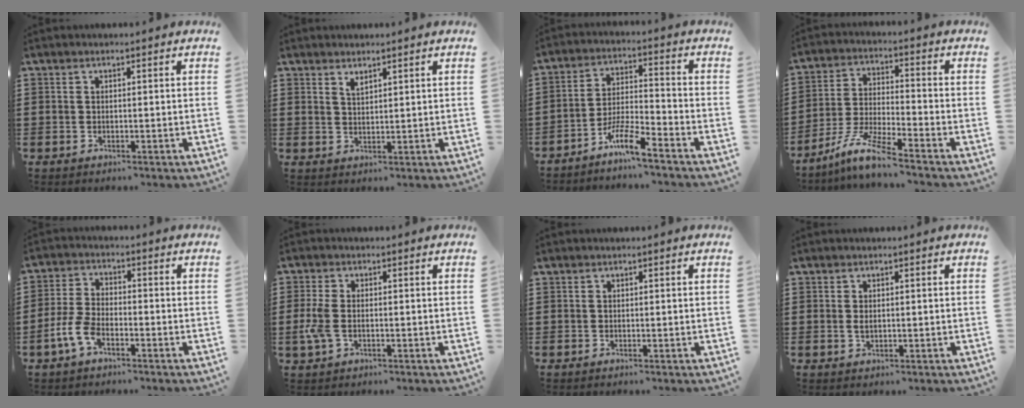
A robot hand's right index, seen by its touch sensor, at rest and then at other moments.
{"total": 1.6, "force": [1.5, 0.4, 0.4], "torque": [-0.011, 0.002, 0.027]}
{"total": 7.1, "force": [-5.6, 0.5, 4.3], "torque": [-0.091, 0.001, -0.109]}
{"total": 7.8, "force": [-6.3, 0.0, 4.6], "torque": [-0.114, -0.017, -0.132]}
{"total": 5.1, "force": [-2.8, 2.3, 3.5], "torque": [-0.094, 0.001, -0.062]}
{"total": 4.1, "force": [-0.8, 2.1, 3.4], "torque": [-0.097, -0.011, -0.024]}
{"total": 0.0}
{"total": 1.0, "force": [0.2, 0.5, 0.9], "torque": [-0.021, 0.001, 0.003]}